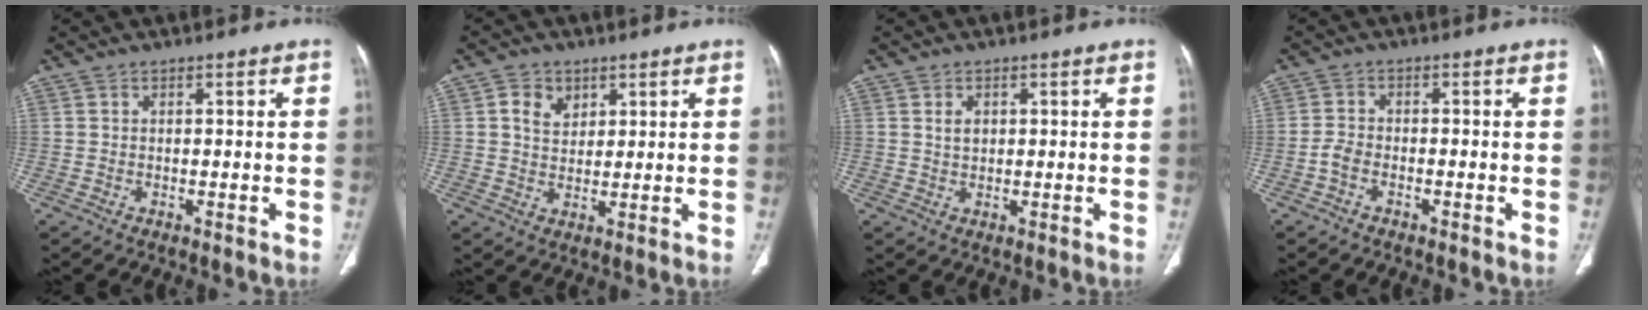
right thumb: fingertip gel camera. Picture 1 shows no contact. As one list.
[{"total": 5.2, "force": [2.2, 3.9, 2.5], "torque": [-0.026, -0.011, 0.040]}, {"total": 2.2, "force": [0.7, 1.5, 1.4], "torque": [-0.017, -0.003, 0.015]}, {"total": 2.4, "force": [-1.3, 1.4, 1.5], "torque": [-0.031, 0.012, -0.028]}]